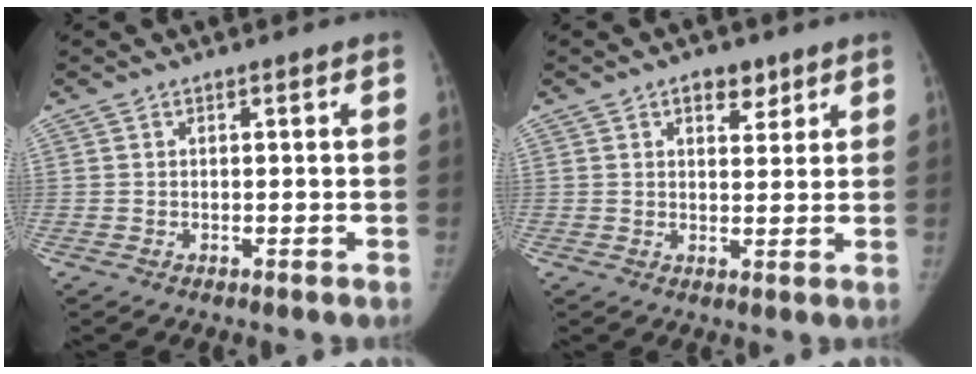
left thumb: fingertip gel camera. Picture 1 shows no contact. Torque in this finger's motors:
{"motor_torque": [0.27, -0.33, 0.49, -0.64, 0.03]}